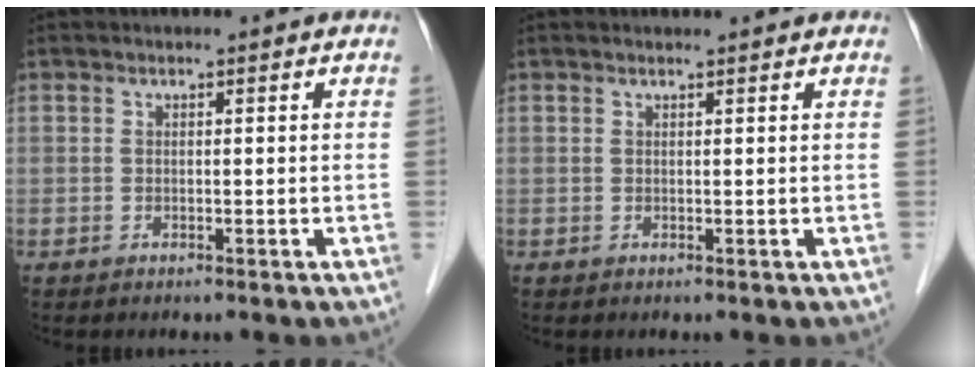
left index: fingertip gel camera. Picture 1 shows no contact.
{"total": 1.4, "force": [1.4, 0.0, 0.3], "torque": [-0.012, 0.011, 0.020]}